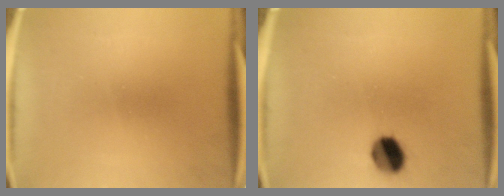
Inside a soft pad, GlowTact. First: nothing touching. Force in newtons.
{"total": 7.4}